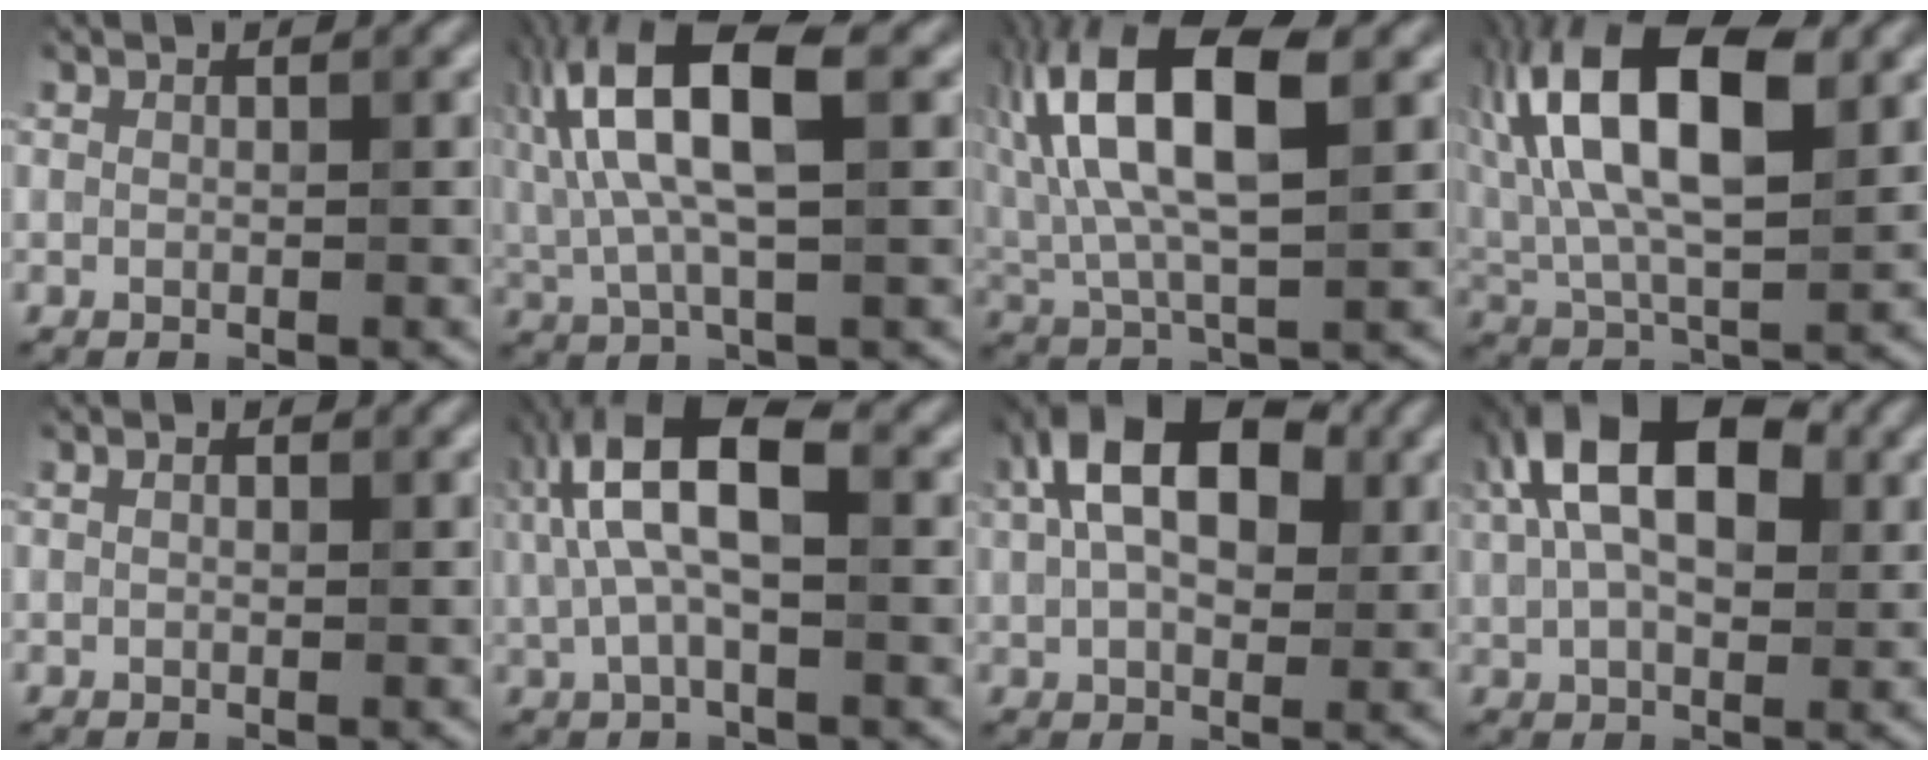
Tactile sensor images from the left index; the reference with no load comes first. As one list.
[{"total": 9.8, "force": [2.2, 3.5, 8.9], "torque": [-0.174, 0.021, 0.033]}, {"total": 11.4, "force": [2.7, 5.1, 9.9], "torque": [-0.183, 0.021, 0.042]}, {"total": 13.2, "force": [3.6, 6.3, 11.0], "torque": [-0.192, 0.022, 0.057]}, {"total": 1.2, "force": [0.6, 0.8, 0.8], "torque": [-0.011, -0.003, -0.001]}, {"total": 8.3, "force": [2.1, 3.6, 7.2], "torque": [-0.137, 0.017, 0.028]}, {"total": 11.3, "force": [4.1, 6.6, 8.2], "torque": [-0.136, 0.036, 0.049]}, {"total": 11.9, "force": [4.1, 6.8, 8.9], "torque": [-0.142, 0.034, 0.052]}]